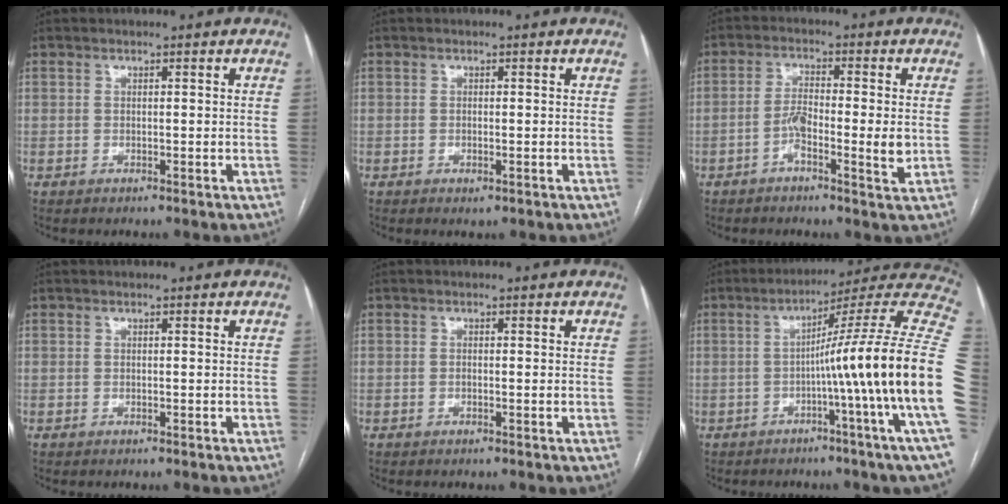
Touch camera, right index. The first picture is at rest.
{"total": 0.9, "force": [-0.4, 0.3, 0.7], "torque": [-0.012, -0.003, -0.003]}
{"total": 6.2, "force": [-1.6, 1.0, 5.9], "torque": [-0.108, 0.005, -0.030]}
{"total": 0.0}
{"total": 0.7, "force": [-0.1, 0.1, 0.7], "torque": [-0.014, -0.001, 0.000]}
{"total": 21.5, "force": [-3.2, -3.0, 21.1], "torque": [-0.217, 0.020, -0.069]}